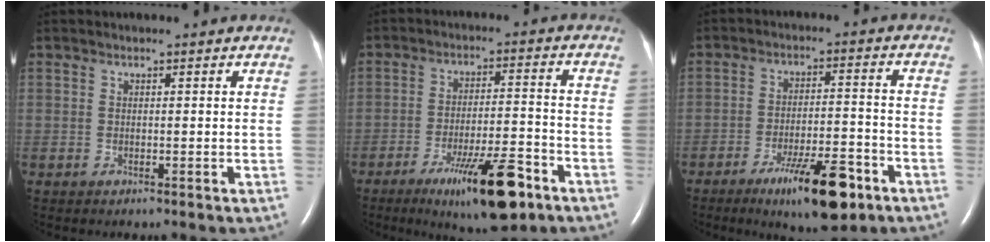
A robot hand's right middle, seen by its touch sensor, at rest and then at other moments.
{"total": 12.5, "force": [-7.5, 2.0, 9.8], "torque": [-0.162, -0.015, -0.113]}
{"total": 11.2, "force": [-6.7, 2.2, 8.7], "torque": [-0.141, -0.010, -0.101]}